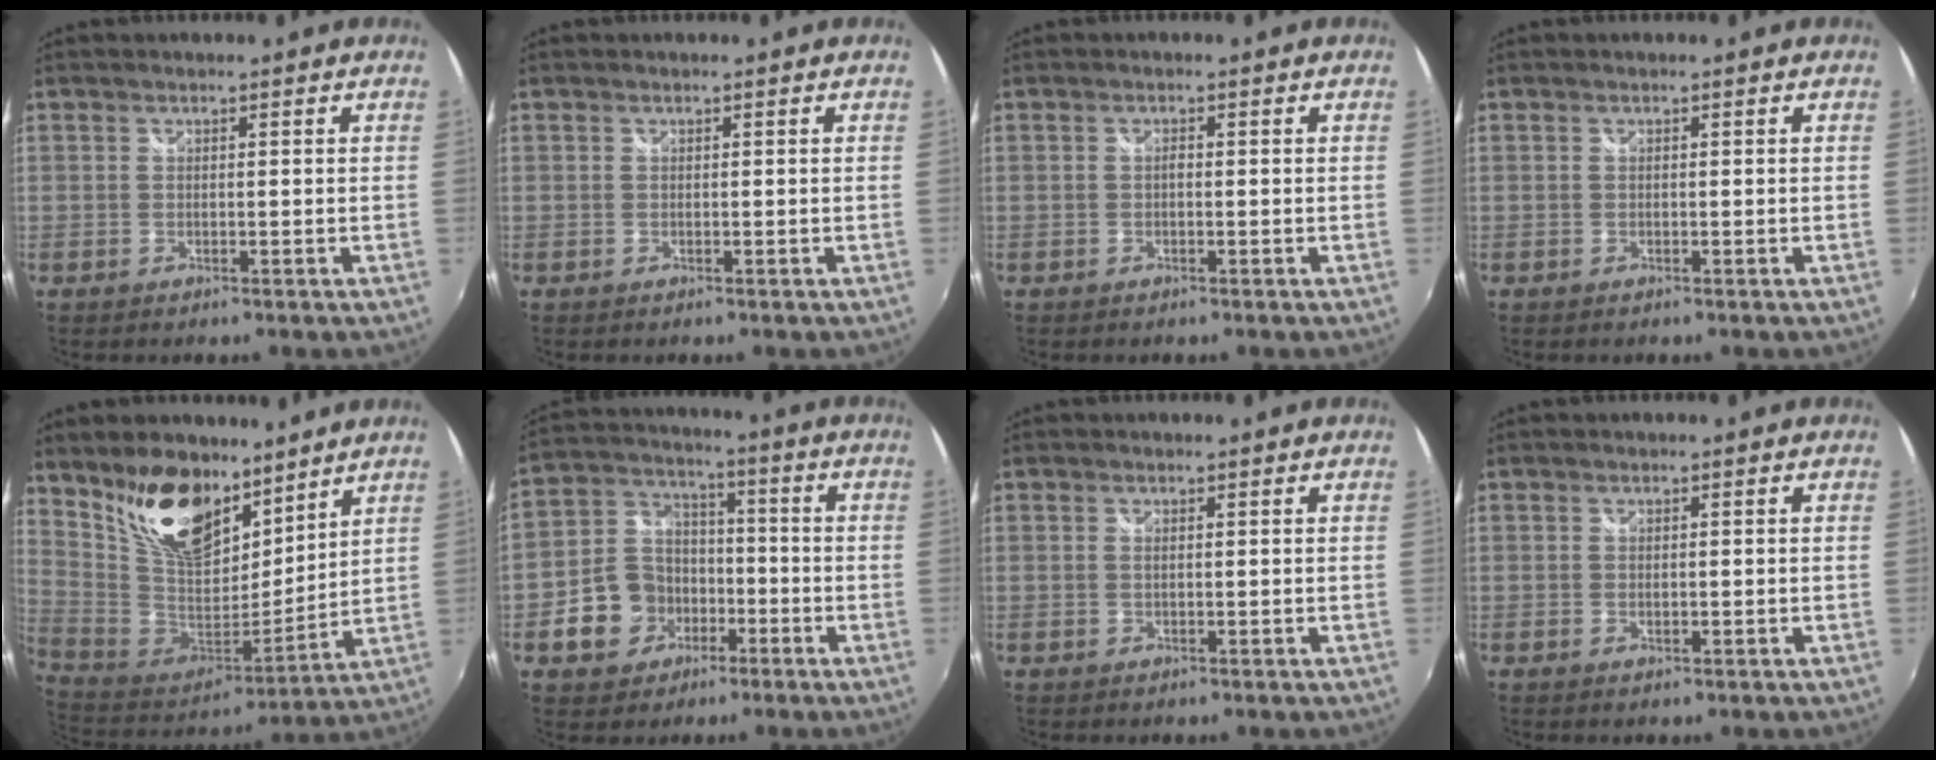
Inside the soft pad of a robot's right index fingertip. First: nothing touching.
{"total": 0.0}
{"total": 0.6, "force": [-0.2, 0.3, 0.5], "torque": [-0.009, 0.003, -0.005]}
{"total": 0.0}
{"total": 19.2, "force": [12.4, 9.8, 11.0], "torque": [-0.225, 0.010, 0.244]}
{"total": 11.2, "force": [-4.5, 9.5, 3.9], "torque": [-0.109, 0.035, -0.066]}
{"total": 0.7, "force": [0.2, 0.2, 0.6], "torque": [-0.012, 0.000, 0.003]}
{"total": 1.0, "force": [0.0, 0.5, 0.9], "torque": [-0.017, -0.001, -0.001]}